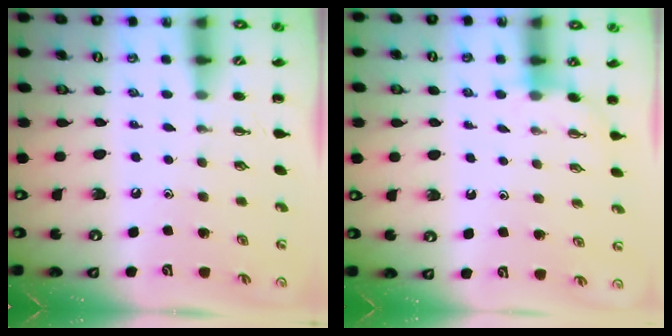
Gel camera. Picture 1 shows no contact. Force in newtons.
{"total": 2.6, "press": 2.5, "slide": 0.9}